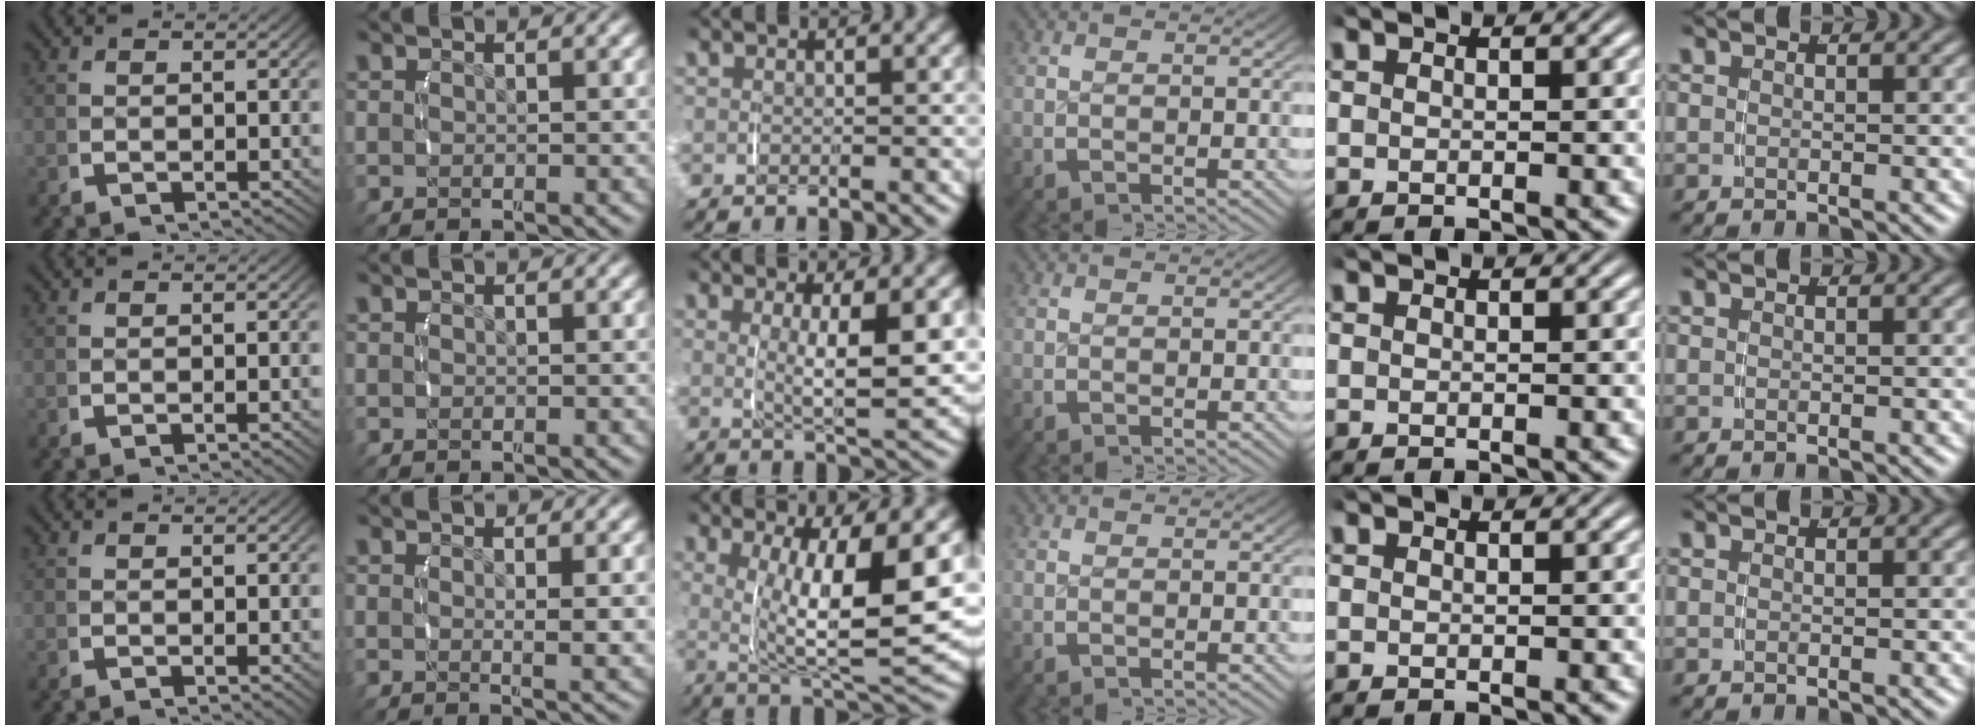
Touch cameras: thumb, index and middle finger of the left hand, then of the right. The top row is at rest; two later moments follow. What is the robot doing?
{"motion": "lift_and_place", "object": "measuring cup"}